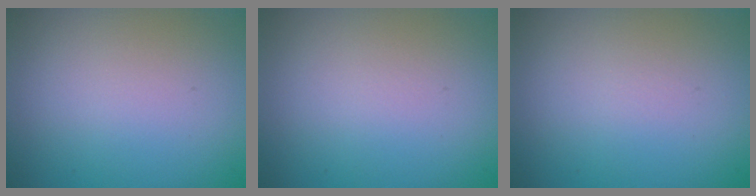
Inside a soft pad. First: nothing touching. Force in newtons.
{"total": 0.0}
{"total": 0.0}